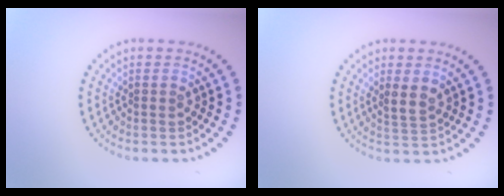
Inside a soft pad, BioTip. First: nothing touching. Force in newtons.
{"total": 1.6, "press": 1.3, "slide": 1.0}